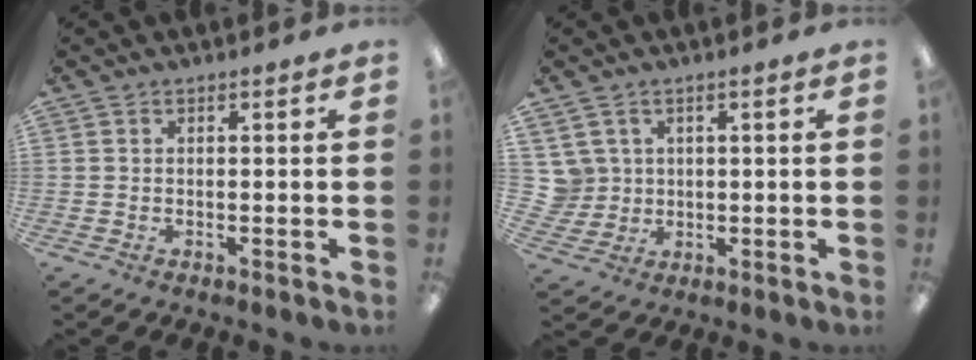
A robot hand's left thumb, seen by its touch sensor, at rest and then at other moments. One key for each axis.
{"total": 5.3, "fx": 2.2, "fy": 4.8, "fz": 0.3, "tx": -0.026, "ty": -0.002, "tz": 0.044}